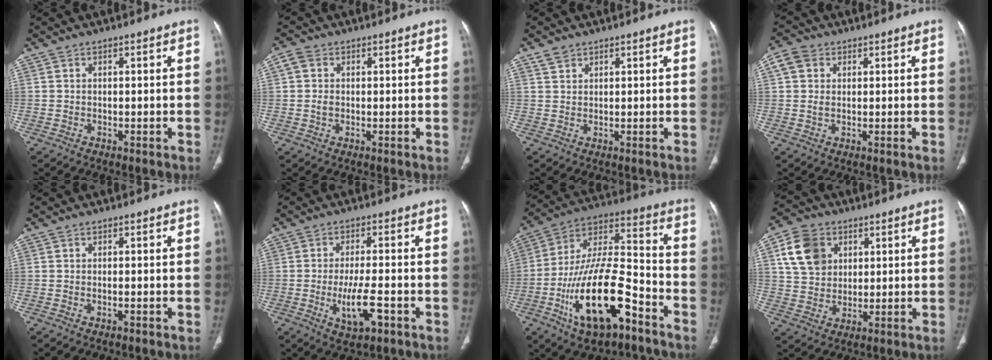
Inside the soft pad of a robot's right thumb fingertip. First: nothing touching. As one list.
[{"total": 3.2, "force": [0.3, 2.5, 1.9], "torque": [-0.042, 0.007, 0.003]}, {"total": 2.1, "force": [1.5, 1.3, 0.6], "torque": [-0.008, 0.000, 0.031]}, {"total": 4.5, "force": [1.5, 3.5, 2.5], "torque": [-0.045, 0.005, 0.027]}, {"total": 0.7, "force": [-0.3, 0.2, 0.6], "torque": [-0.015, 0.002, -0.004]}, {"total": 8.0, "force": [-2.7, 2.7, 7.0], "torque": [-0.126, 0.003, -0.042]}, {"total": 22.2, "force": [-10.3, 9.2, 17.4], "torque": [-0.319, 0.067, -0.173]}, {"total": 10.7, "force": [3.8, 8.6, 5.2], "torque": [-0.072, -0.004, 0.075]}]